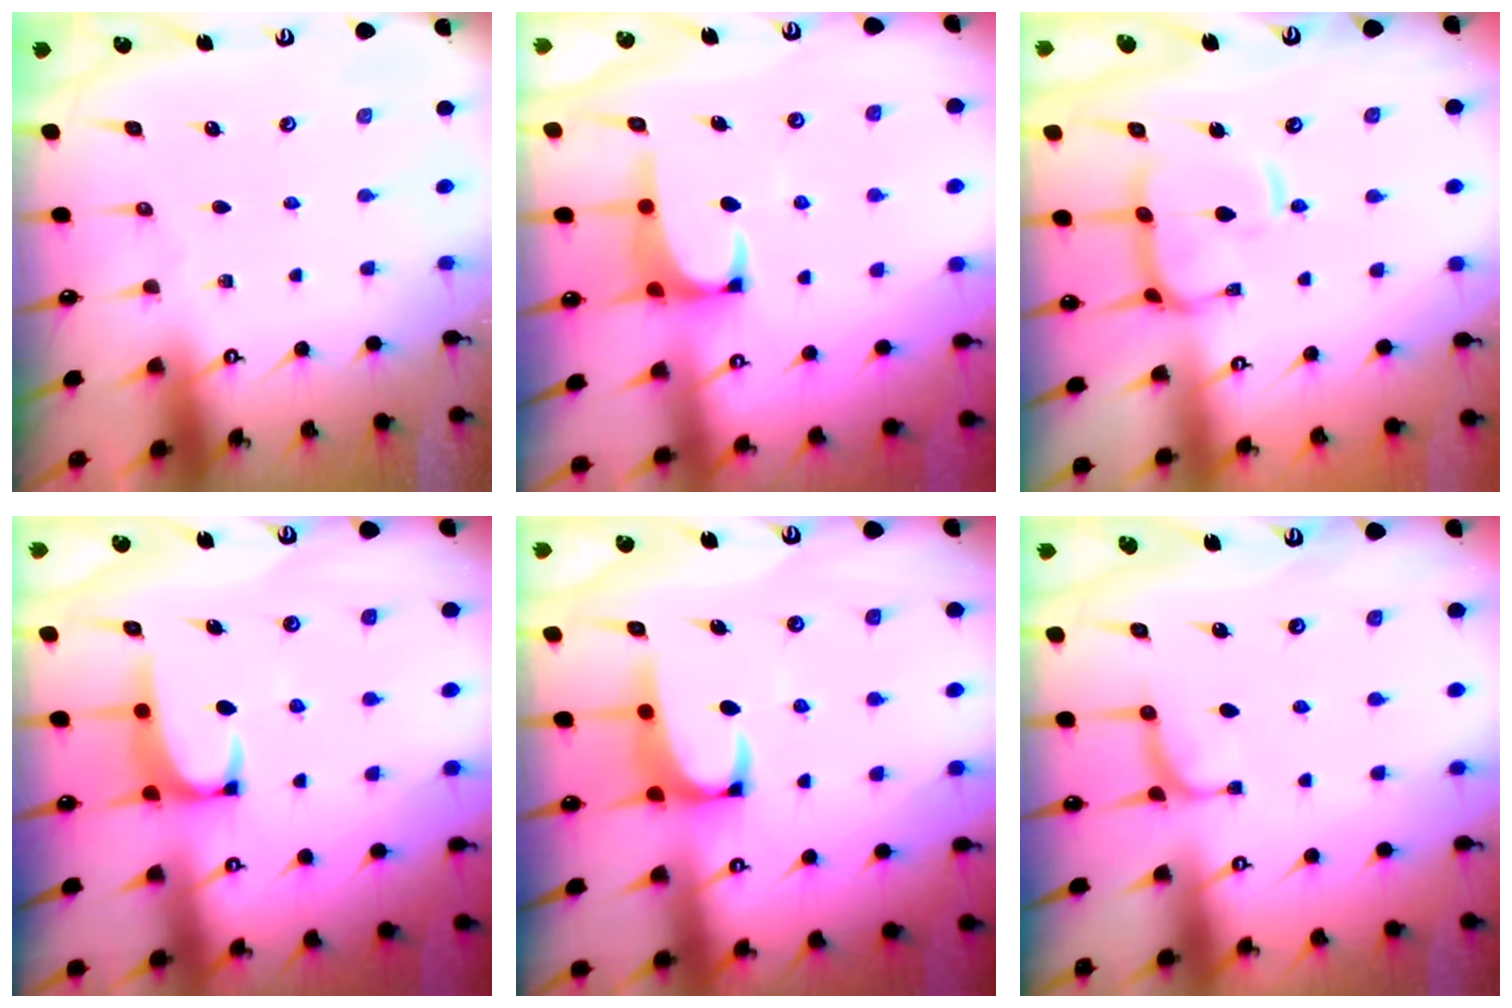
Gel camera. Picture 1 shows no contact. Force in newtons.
{"total": 1.5, "press": 1.4, "slide": 0.5}
{"total": 8.1, "press": 8.1, "slide": 1.0}
{"total": 1.8, "press": 1.7, "slide": 0.6}
{"total": 2.6, "press": 2.4, "slide": 1.1}
{"total": 1.0, "press": 0.9, "slide": 0.5}